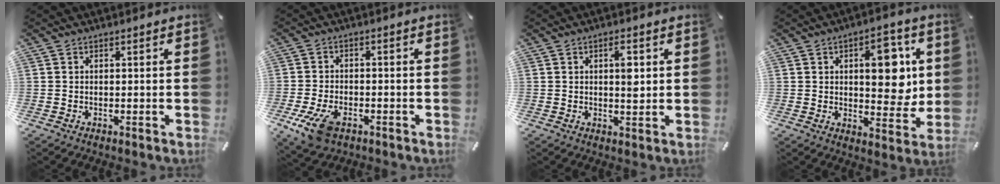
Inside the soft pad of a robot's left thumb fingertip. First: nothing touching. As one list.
[{"total": 8.3, "force": [-4.2, 4.8, 5.3], "torque": [-0.125, 0.008, -0.076]}, {"total": 4.4, "force": [1.1, 1.8, 3.9], "torque": [-0.058, -0.003, 0.012]}, {"total": 13.6, "force": [3.1, 7.5, 10.9], "torque": [-0.129, -0.010, 0.047]}]